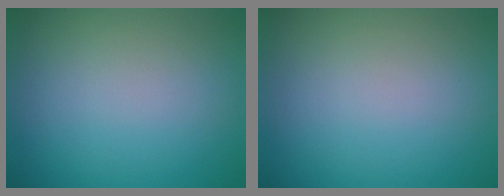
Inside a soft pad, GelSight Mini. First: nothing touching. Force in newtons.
{"total": 0.0}